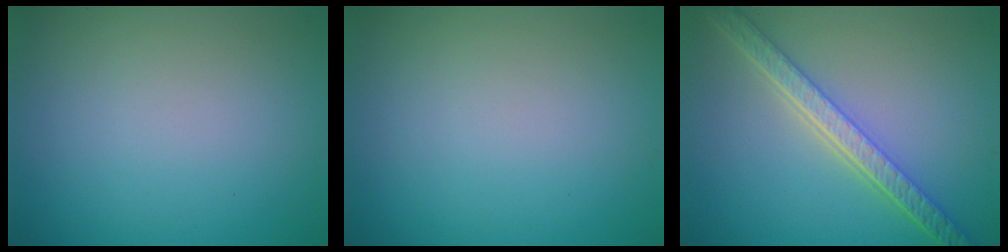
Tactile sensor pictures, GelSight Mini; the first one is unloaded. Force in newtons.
{"total": 0.0}
{"total": 5.6, "press": 4.3, "slide": 3.5}